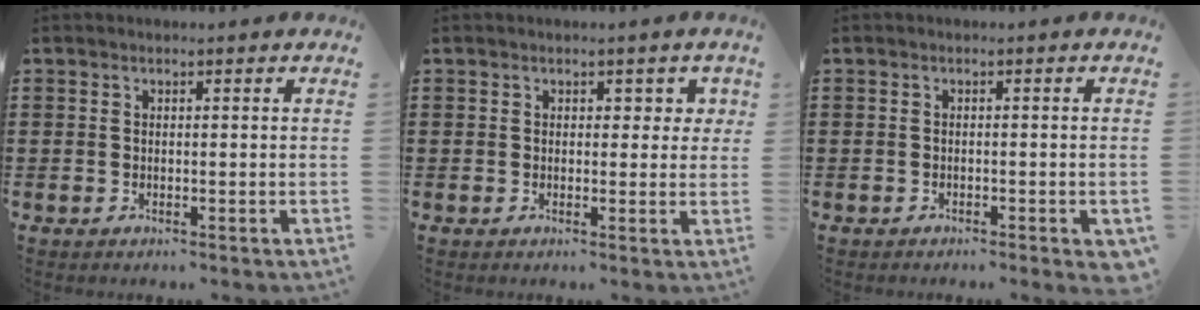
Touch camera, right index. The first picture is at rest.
{"total": 2.0, "force": [0.7, 1.6, 0.9], "torque": [-0.007, 0.003, 0.008]}
{"total": 1.0, "force": [-0.8, 0.2, 0.6], "torque": [-0.012, -0.004, -0.016]}